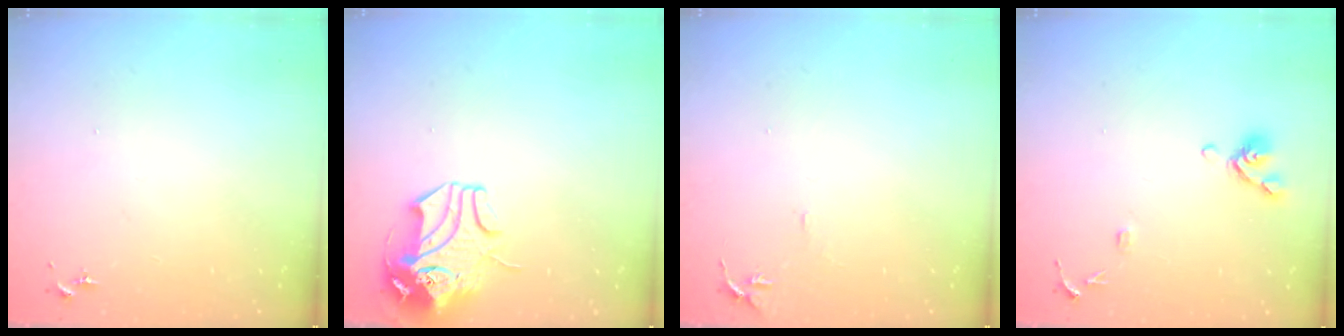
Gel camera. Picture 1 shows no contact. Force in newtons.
{"total": 9.9, "press": 9.8, "slide": 1.6}
{"total": 3.5, "press": 3.5, "slide": 0.4}
{"total": 8.9, "press": 8.8, "slide": 1.4}